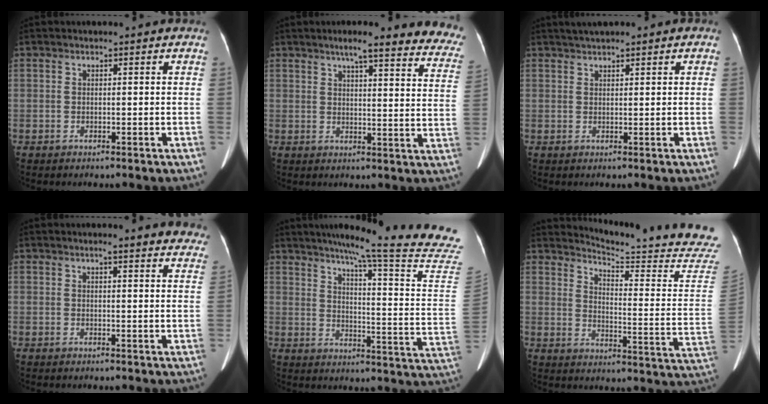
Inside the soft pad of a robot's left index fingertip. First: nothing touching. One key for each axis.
{"total": 19.7, "fx": 17.2, "fy": 2.8, "fz": 9.3, "tx": -0.093, "ty": -0.029, "tz": 0.184}
{"total": 2.6, "fx": 2.0, "fy": 0.7, "fz": 1.6, "tx": -0.032, "ty": 0.018, "tz": 0.036}
{"total": 10.7, "fx": 9.6, "fy": 1.8, "fz": 4.4, "tx": -0.026, "ty": -0.002, "tz": 0.088}
{"total": 26.4, "fx": 22.8, "fy": -2.3, "fz": 13.1, "tx": -0.187, "ty": -0.116, "tz": 0.278}
{"total": 23.1, "fx": 22.2, "fy": -0.7, "fz": 6.3, "tx": -0.097, "ty": -0.163, "tz": 0.256}